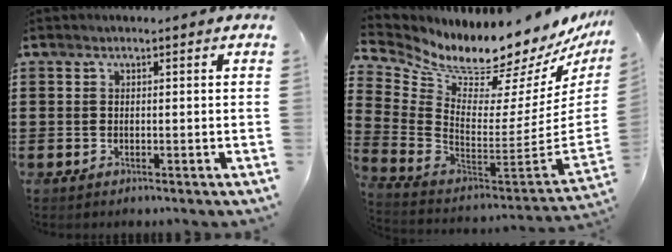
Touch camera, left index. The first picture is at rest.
{"total": 8.3, "force": [8.0, 0.9, 2.0], "torque": [-0.081, -0.081, 0.129]}